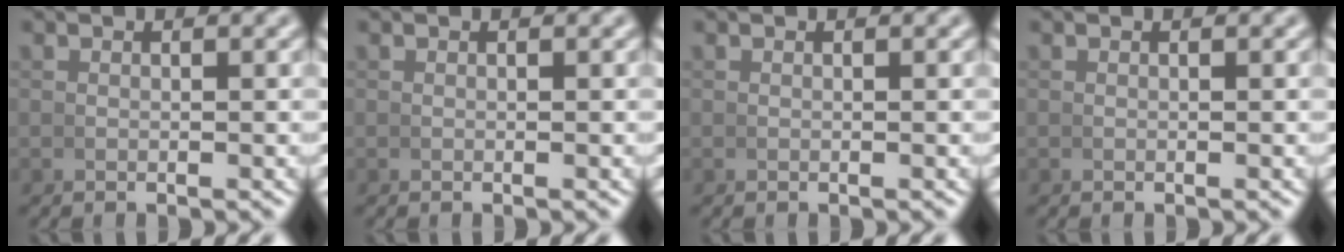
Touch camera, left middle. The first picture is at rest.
{"total": 0.0}
{"total": 0.8, "force": [0.1, -0.7, -0.2], "torque": [0.012, -0.004, 0.007]}
{"total": 0.0}